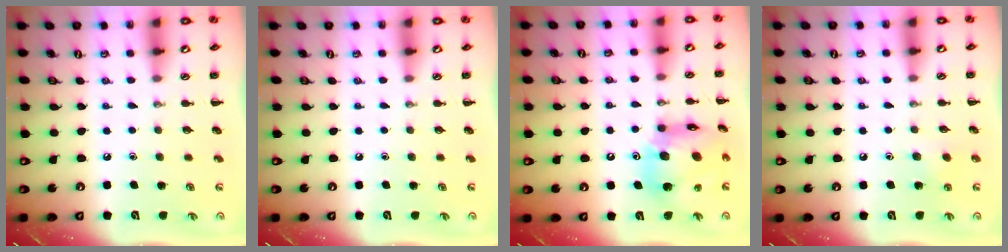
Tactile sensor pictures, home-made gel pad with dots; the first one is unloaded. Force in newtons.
{"total": 0.0}
{"total": 16.8, "press": 16.5, "slide": 2.9}
{"total": 5.3, "press": 5.1, "slide": 1.4}